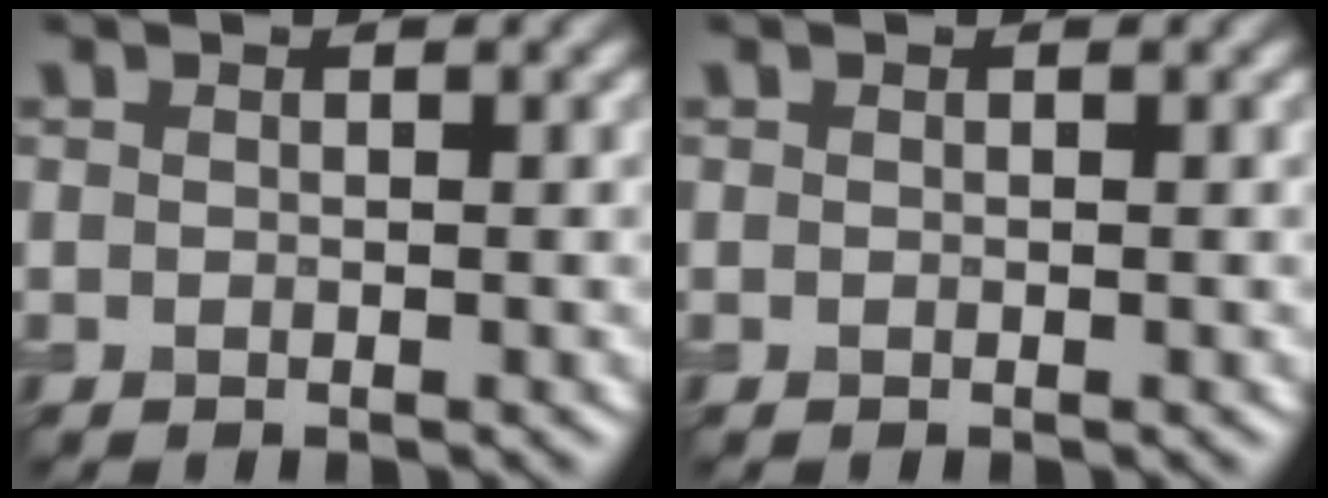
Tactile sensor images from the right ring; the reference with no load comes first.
{"total": 0.0}